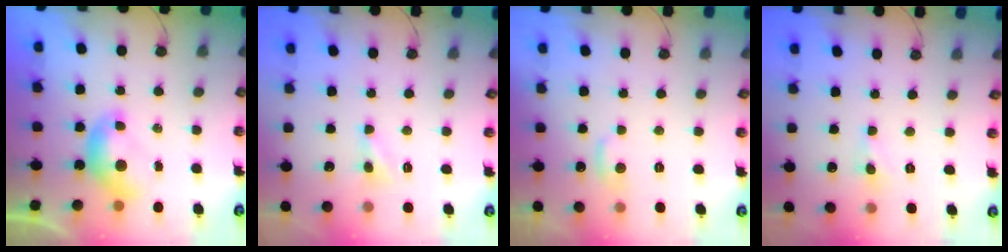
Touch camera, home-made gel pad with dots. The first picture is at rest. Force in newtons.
{"total": 2.4, "press": 2.3, "slide": 0.4}
{"total": 0.9, "press": 0.4, "slide": 0.8}
{"total": 1.2, "press": 1.1, "slide": 0.6}